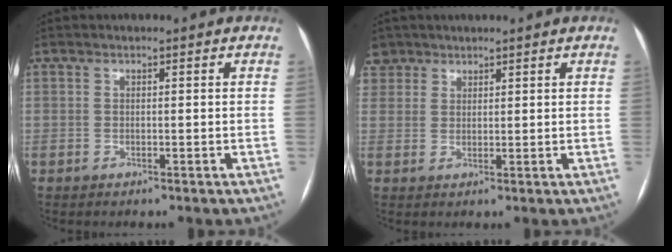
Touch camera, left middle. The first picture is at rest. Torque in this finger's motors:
{"motor_torque": [1.23, -0.91, 0.69, 0.00]}